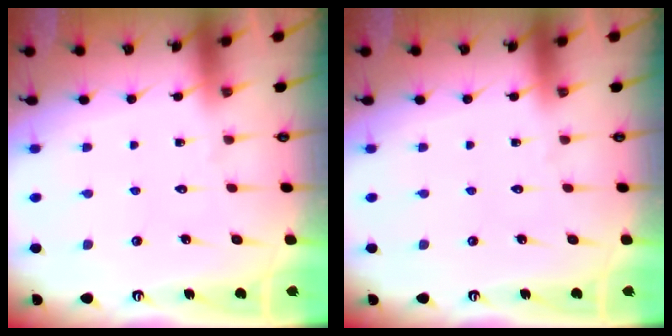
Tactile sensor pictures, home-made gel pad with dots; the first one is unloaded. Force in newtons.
{"total": 0.0}